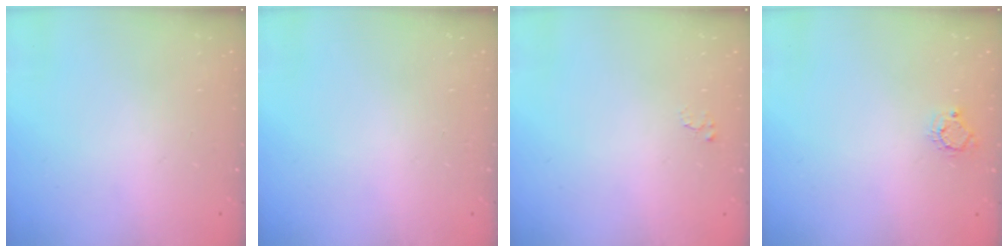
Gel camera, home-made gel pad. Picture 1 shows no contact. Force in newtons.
{"total": 0.0}
{"total": 2.4, "press": 2.4, "slide": 0.2}
{"total": 5.6, "press": 5.6, "slide": 0.2}